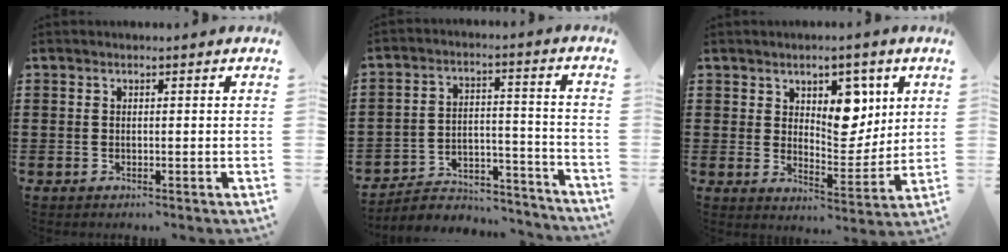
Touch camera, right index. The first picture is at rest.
{"total": 4.4, "force": [-4.2, 1.2, 0.8], "torque": [-0.018, 0.009, -0.086]}
{"total": 7.5, "force": [3.8, 4.8, 4.3], "torque": [-0.065, -0.014, 0.060]}